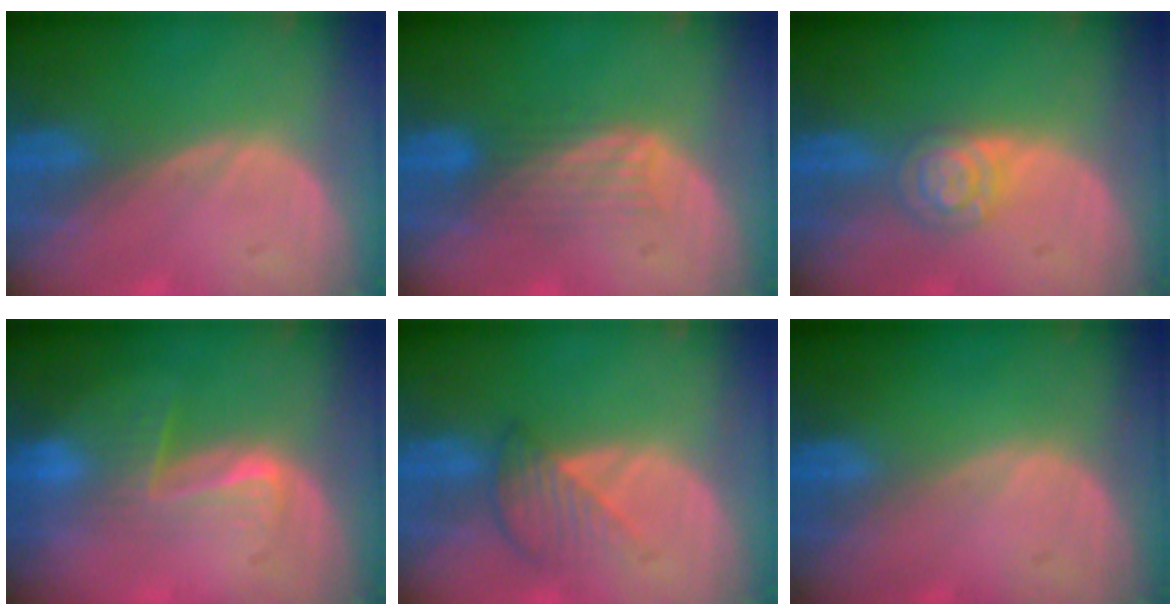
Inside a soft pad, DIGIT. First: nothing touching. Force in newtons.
{"total": 4.3, "press": 3.6, "slide": 2.3}
{"total": 4.5, "press": 4.5, "slide": 0.1}
{"total": 4.6, "press": 4.4, "slide": 1.4}
{"total": 4.3, "press": 4.0, "slide": 1.6}
{"total": 0.0}